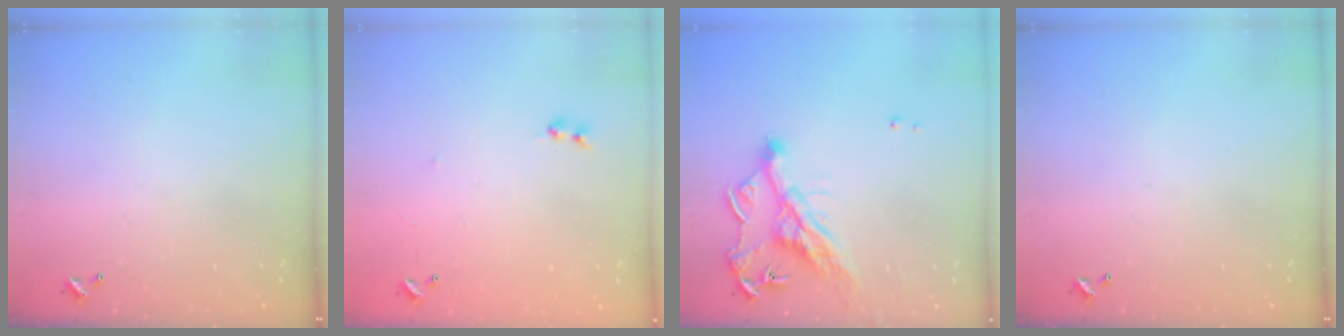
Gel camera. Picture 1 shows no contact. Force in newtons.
{"total": 7.2, "press": 7.1, "slide": 0.7}
{"total": 10.0, "press": 9.9, "slide": 1.1}
{"total": 0.0}